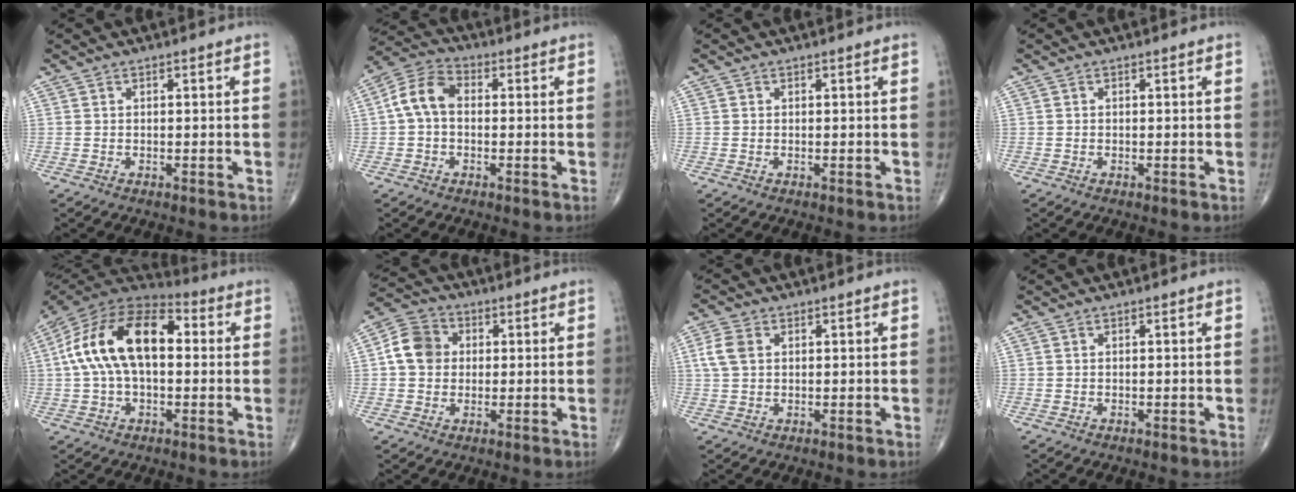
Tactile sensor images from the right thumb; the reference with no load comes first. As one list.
[{"total": 7.8, "force": [0.2, 5.3, 5.8], "torque": [-0.107, 0.026, -0.006]}, {"total": 0.0}, {"total": 0.0}, {"total": 19.7, "force": [2.2, 11.0, 16.1], "torque": [-0.293, 0.042, 0.029]}, {"total": 8.0, "force": [0.7, 6.8, 4.1], "torque": [-0.060, 0.016, 0.003]}, {"total": 4.5, "force": [1.1, 3.1, 3.0], "torque": [-0.069, 0.007, 0.021]}, {"total": 0.0}]